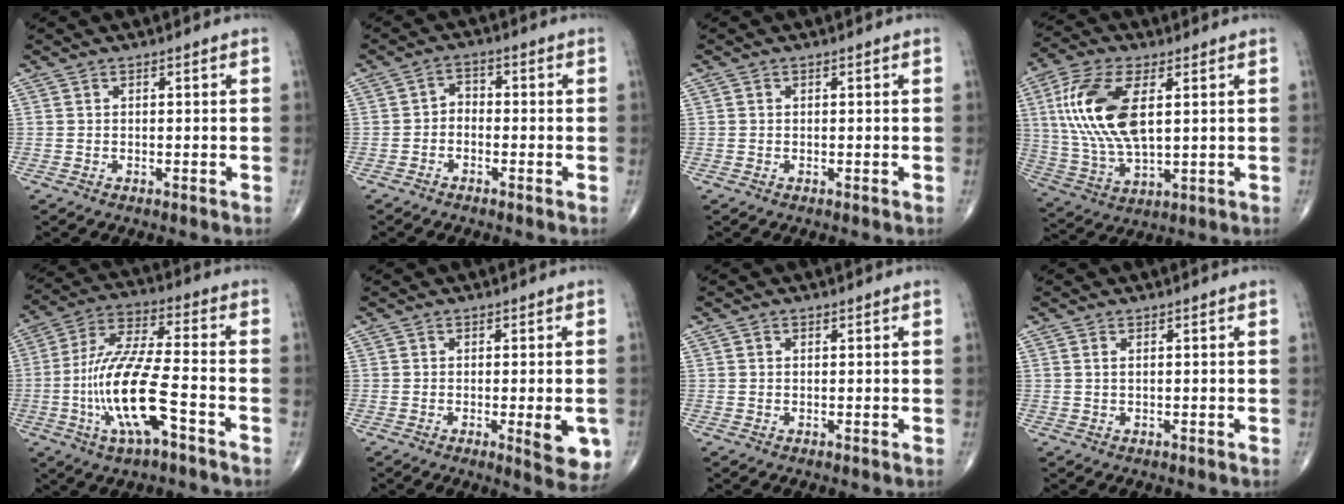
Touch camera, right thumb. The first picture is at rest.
{"total": 2.7, "force": [-1.2, 2.0, 1.4], "torque": [-0.009, 0.020, -0.031]}
{"total": 0.0}
{"total": 16.9, "force": [3.7, 8.0, 14.4], "torque": [-0.302, -0.005, 0.075]}
{"total": 16.4, "force": [-5.3, 4.3, 14.9], "torque": [-0.313, 0.031, -0.098]}
{"total": 6.6, "force": [-1.6, 1.9, 6.2], "torque": [-0.068, -0.012, -0.016]}
{"total": 0.6, "force": [0.3, 0.5, 0.2], "torque": [0.001, -0.001, 0.004]}
{"total": 0.7, "force": [0.3, 0.3, 0.6], "torque": [-0.014, 0.005, 0.007]}